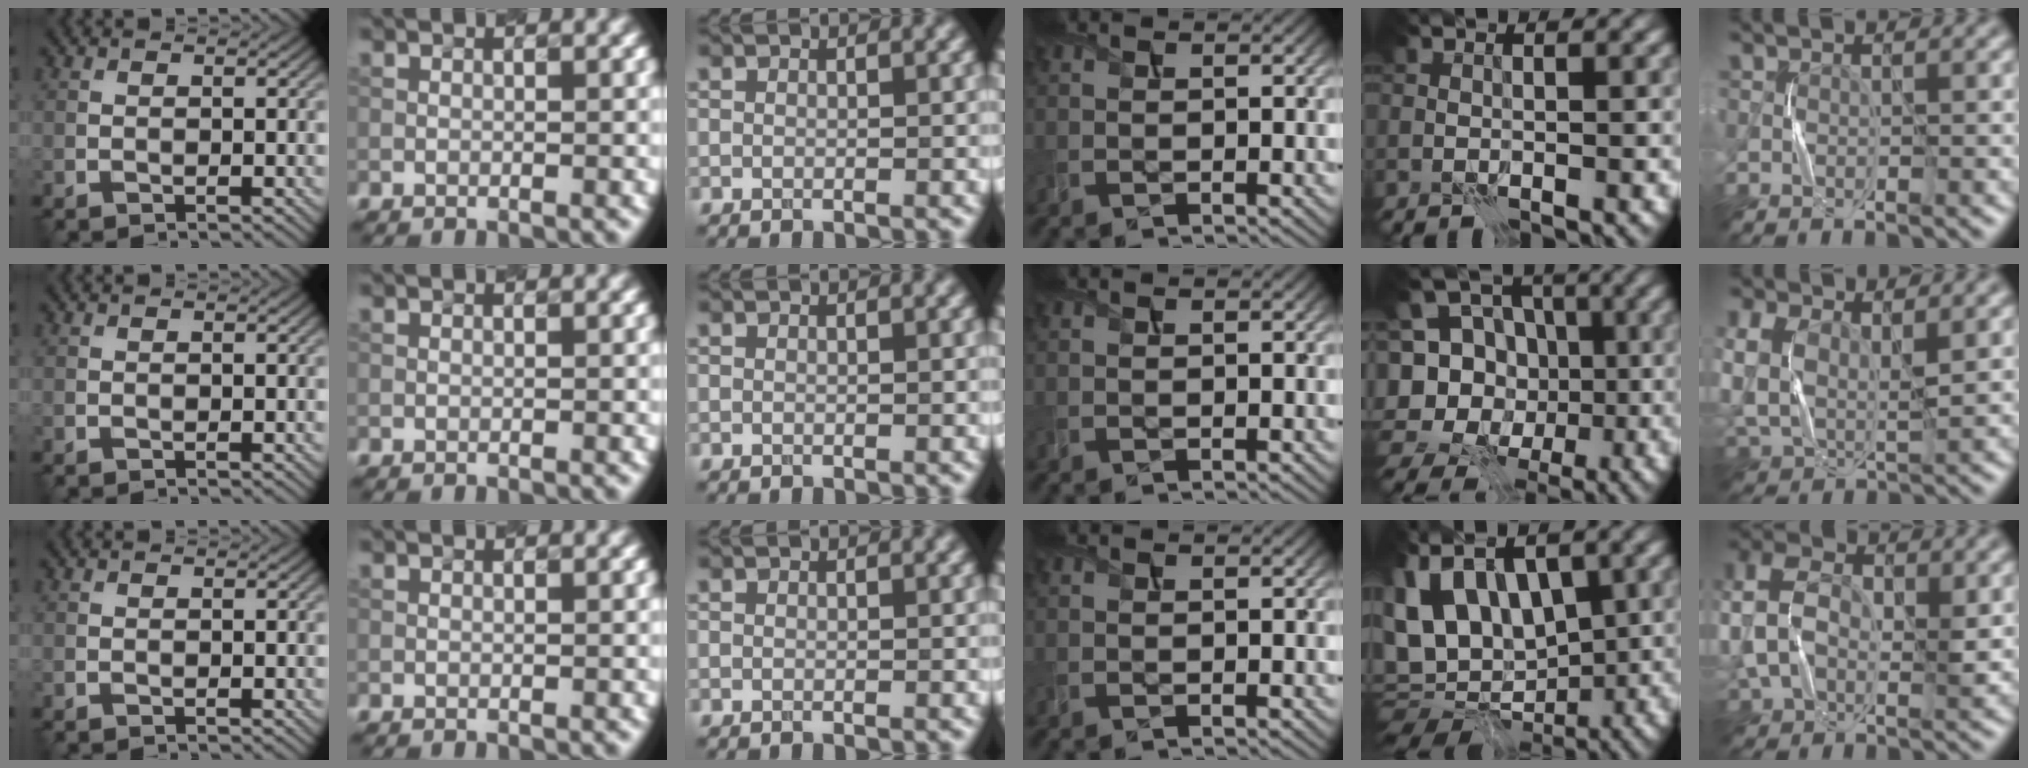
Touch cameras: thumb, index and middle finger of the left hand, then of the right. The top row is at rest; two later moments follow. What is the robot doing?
{"motion": "press", "object": "gel pad"}